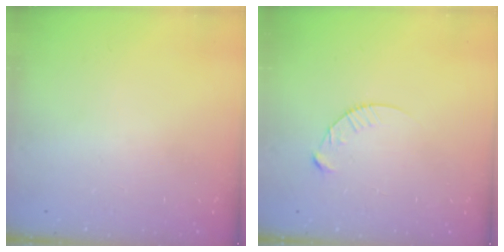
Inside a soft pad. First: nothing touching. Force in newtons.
{"total": 4.3, "press": 4.3, "slide": 0.4}